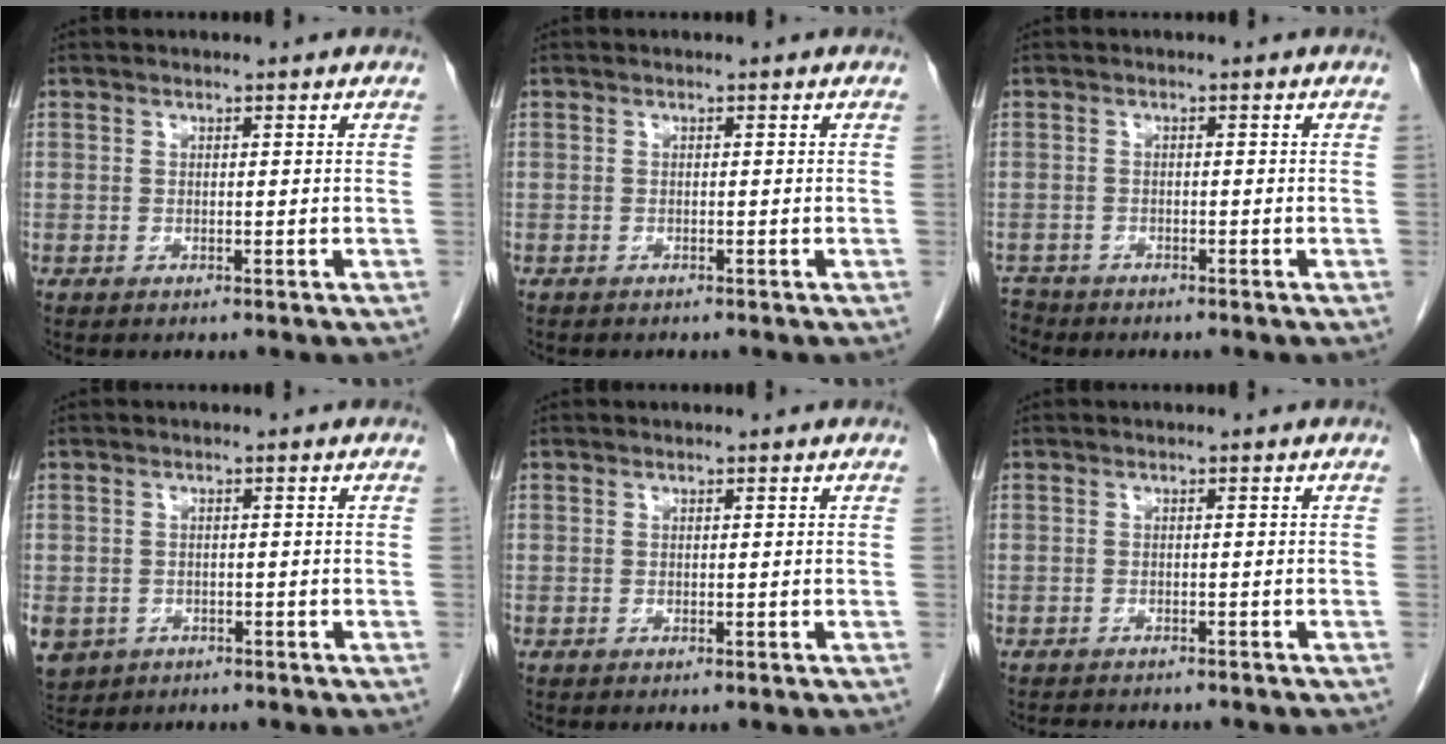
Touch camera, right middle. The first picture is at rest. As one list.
[{"total": 0.8, "force": [-0.7, 0.3, 0.2], "torque": [-0.011, 0.000, -0.012]}, {"total": 2.5, "force": [-2.3, 0.6, -0.5], "torque": [0.006, -0.007, -0.045]}, {"total": 7.4, "force": [-3.3, 6.2, 2.3], "torque": [-0.066, -0.002, -0.047]}, {"total": 0.0}, {"total": 5.2, "force": [-4.7, 1.2, 2.0], "torque": [-0.030, -0.007, -0.061]}]